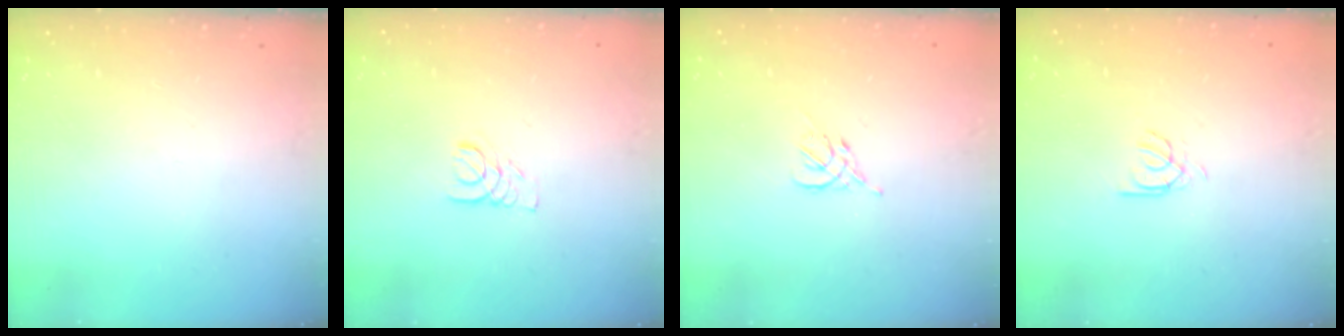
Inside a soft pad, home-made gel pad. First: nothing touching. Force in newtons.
{"total": 1.9, "press": 1.9, "slide": 0.2}
{"total": 1.2, "press": 1.1, "slide": 0.5}
{"total": 2.4, "press": 2.3, "slide": 0.4}